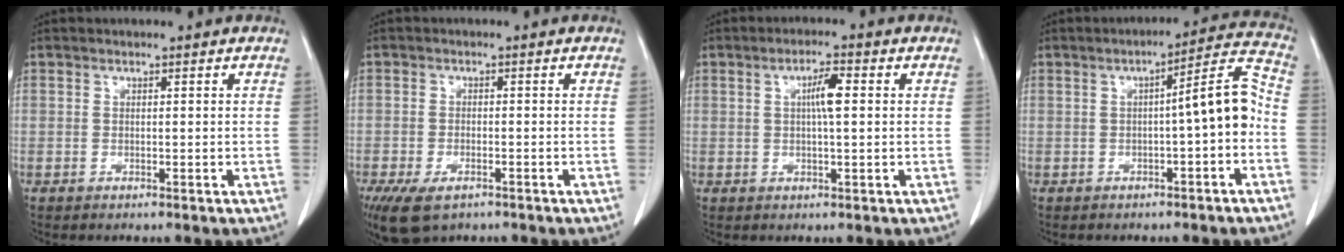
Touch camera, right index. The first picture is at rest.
{"total": 7.3, "force": [-4.6, 3.5, 4.4], "torque": [-0.092, -0.014, -0.073]}
{"total": 3.9, "force": [0.7, 0.5, 3.8], "torque": [-0.071, 0.005, 0.009]}
{"total": 7.6, "force": [-1.2, 0.4, 7.4], "torque": [-0.101, 0.026, -0.021]}